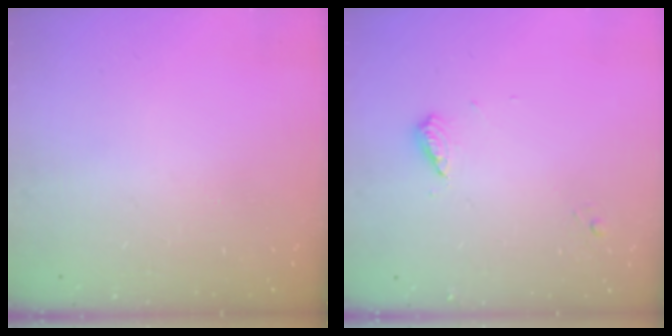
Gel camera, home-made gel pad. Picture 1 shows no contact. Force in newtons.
{"total": 6.4, "press": 6.4, "slide": 0.7}